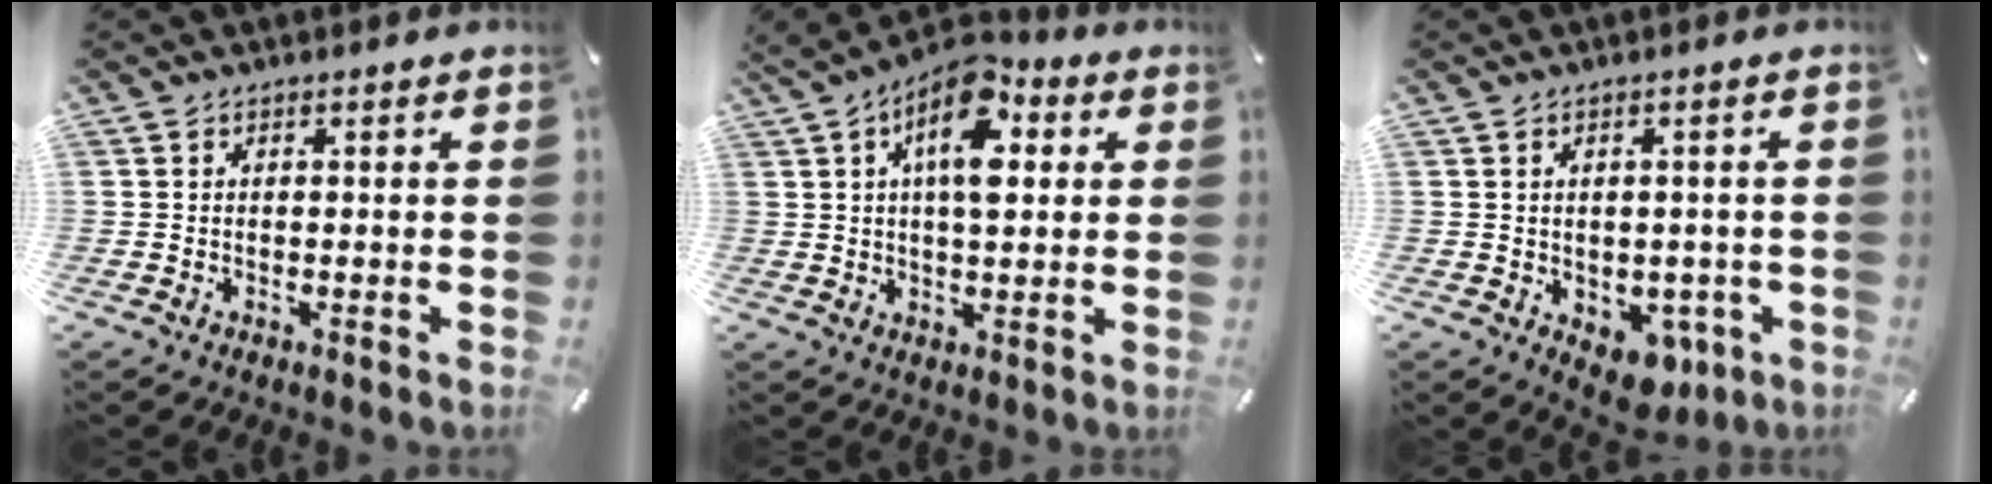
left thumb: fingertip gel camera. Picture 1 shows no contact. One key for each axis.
{"total": 12.9, "fx": 5.1, "fy": 6.6, "fz": 9.8, "tx": -0.152, "ty": -0.012, "tz": 0.089}
{"total": 4.8, "fx": -1.5, "fy": 3.8, "fz": 2.5, "tx": -0.015, "ty": 0.006, "tz": -0.024}